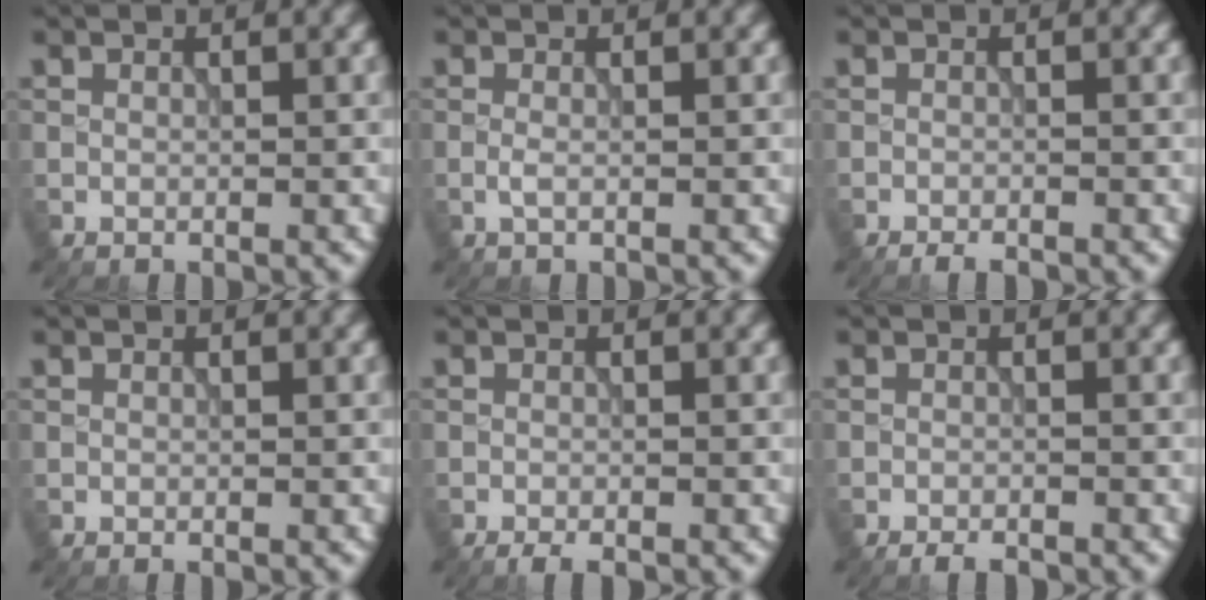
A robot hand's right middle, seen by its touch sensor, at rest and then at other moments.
{"total": 0.9, "force": [-0.3, 0.3, 0.8], "torque": [-0.020, -0.002, -0.008]}
{"total": 1.3, "force": [-1.1, 0.3, 0.6], "torque": [-0.007, -0.002, -0.021]}
{"total": 0.0}
{"total": 1.6, "force": [-1.3, 0.3, 0.9], "torque": [-0.014, -0.003, -0.023]}
{"total": 1.6, "force": [-1.4, 0.4, 0.7], "torque": [-0.010, -0.002, -0.025]}